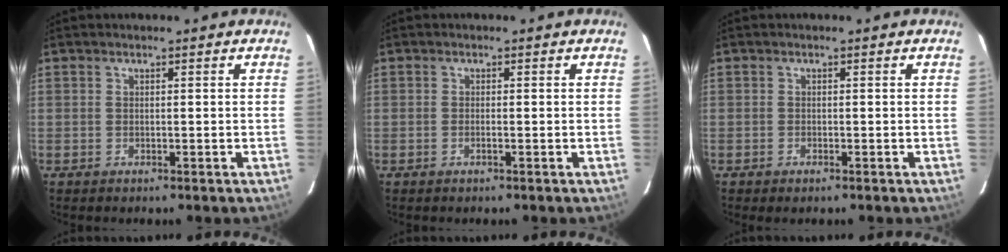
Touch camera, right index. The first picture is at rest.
{"total": 0.7, "force": [-0.3, 0.0, 0.6], "torque": [-0.015, 0.000, -0.005]}
{"total": 0.8, "force": [-0.5, 0.2, 0.6], "torque": [-0.010, -0.003, -0.001]}